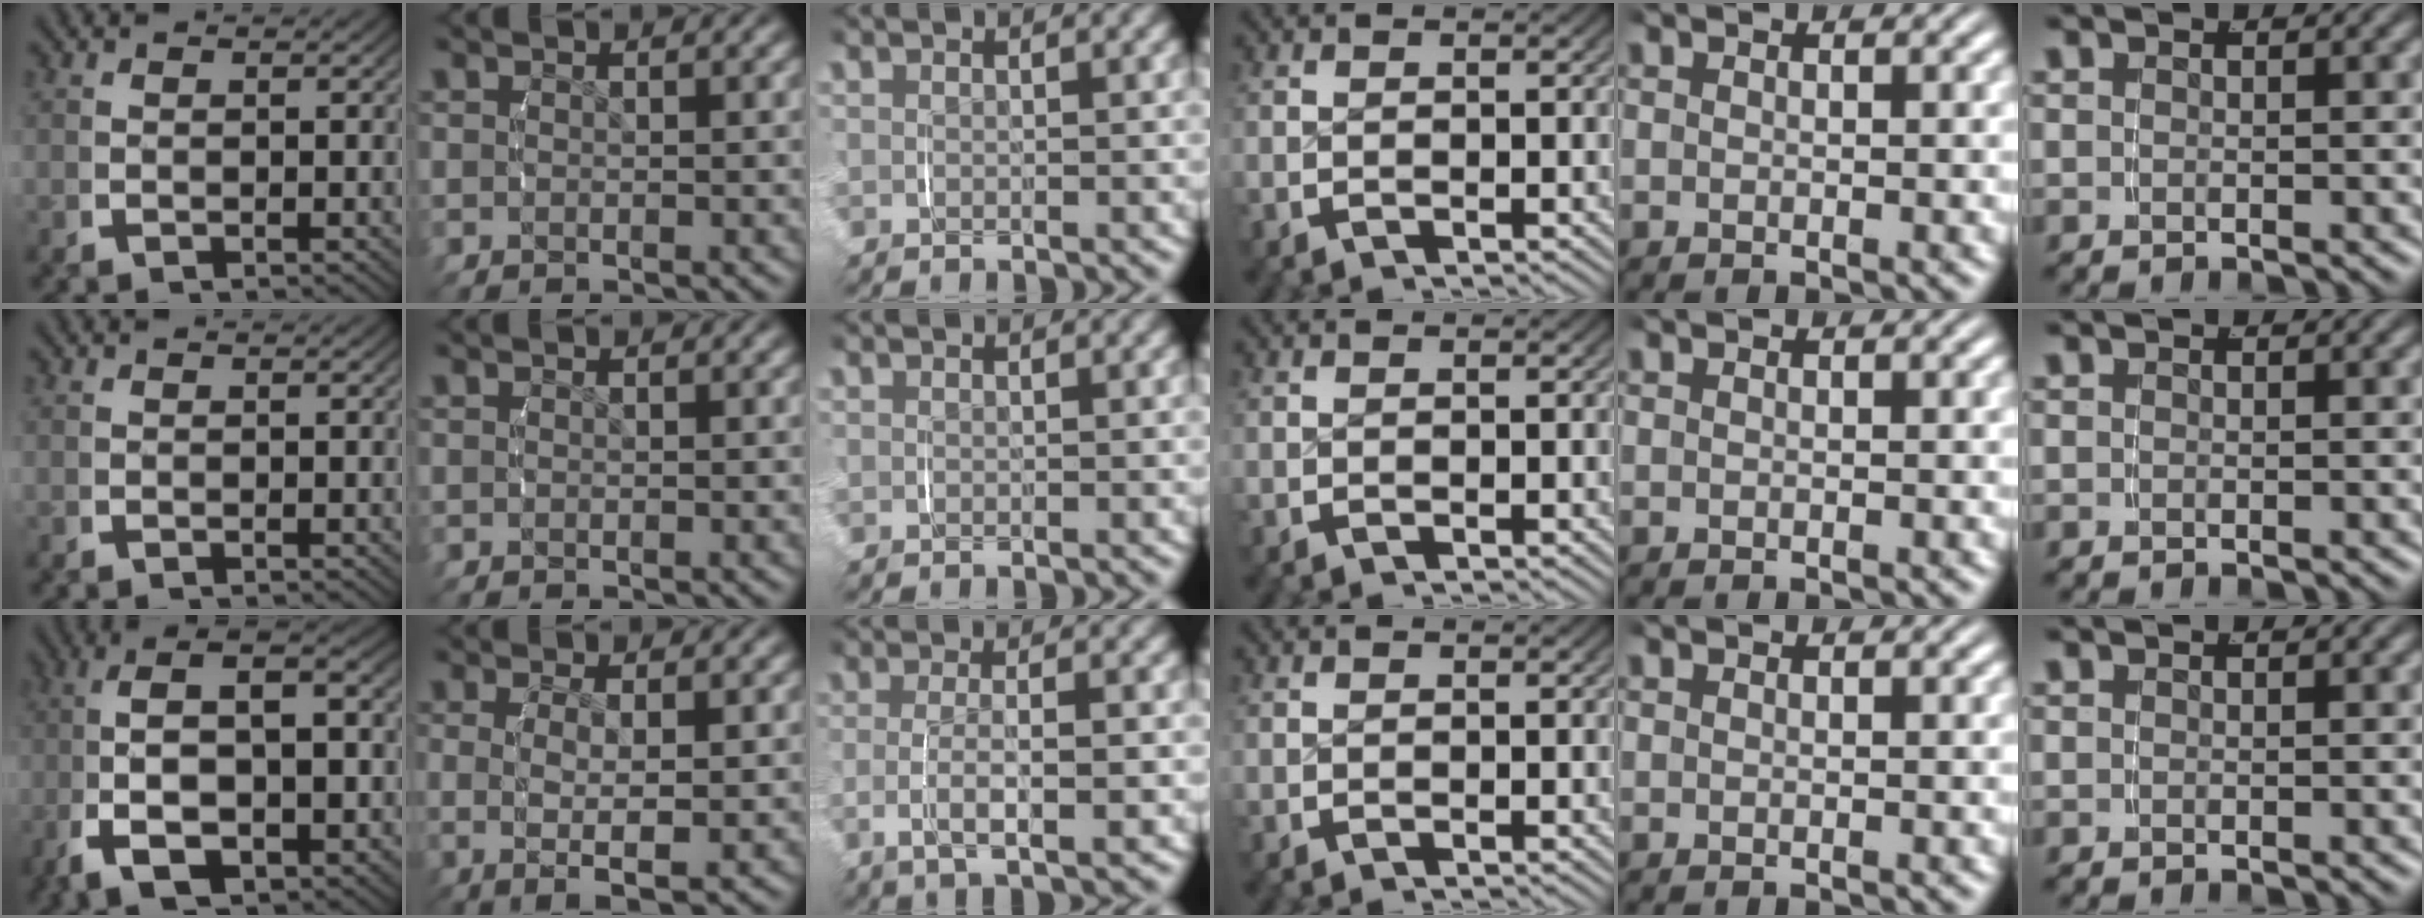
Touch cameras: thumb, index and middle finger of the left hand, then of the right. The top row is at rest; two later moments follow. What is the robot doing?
{"motion": "lift_and_place", "object": "scarf"}